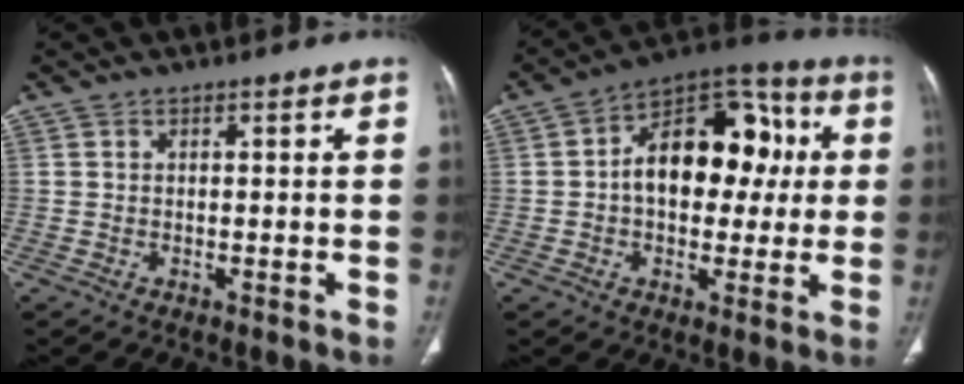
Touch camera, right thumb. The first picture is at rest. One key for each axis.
{"total": 17.8, "fx": 1.8, "fy": 11.3, "fz": 13.6, "tx": -0.153, "ty": 0.038, "tz": 0.021}